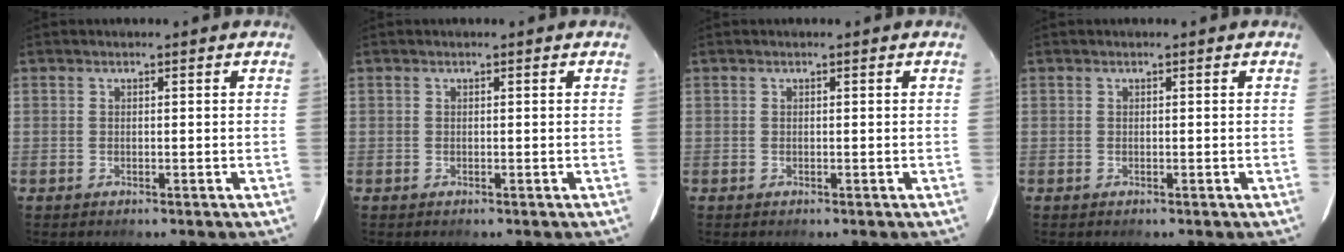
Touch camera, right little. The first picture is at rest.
{"total": 0.0}
{"total": 0.0}
{"total": 0.0}